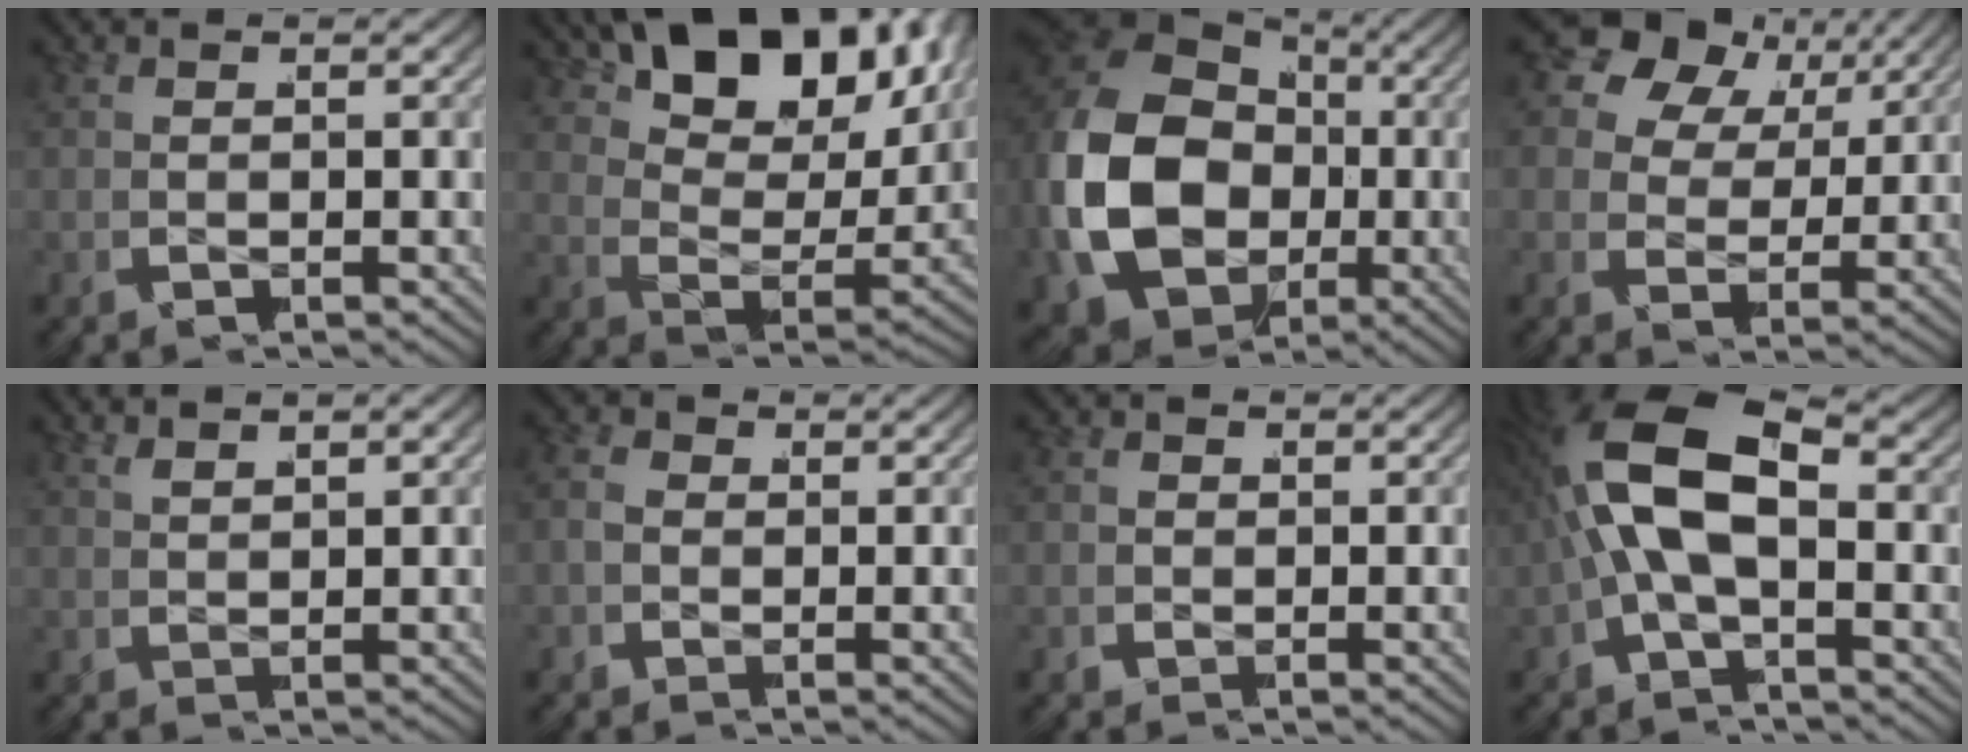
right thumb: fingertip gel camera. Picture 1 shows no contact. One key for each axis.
{"total": 15.0, "fx": 5.5, "fy": 8.3, "fz": 11.2, "tx": -0.200, "ty": 0.009, "tz": 0.079}
{"total": 18.5, "fx": -1.0, "fy": 14.2, "fz": 11.8, "tx": -0.305, "ty": -0.051, "tz": 0.002}
{"total": 8.9, "fx": 2.5, "fy": 6.2, "fz": 5.9, "tx": -0.117, "ty": -0.001, "tz": 0.039}
{"total": 1.3, "fx": 1.0, "fy": -0.8, "fz": 0.2, "tx": 0.007, "ty": 0.012, "tz": 0.020}
{"total": 2.2, "fx": -0.2, "fy": 1.9, "fz": 1.1, "tx": -0.028, "ty": -0.003, "tz": -0.007}
{"total": 1.0, "fx": -0.2, "fy": 1.0, "fz": 0.3, "tx": -0.006, "ty": -0.003, "tz": -0.006}
{"total": 11.4, "fx": -0.1, "fy": 6.6, "fz": 9.4, "tx": -0.217, "ty": -0.004, "tz": -0.007}